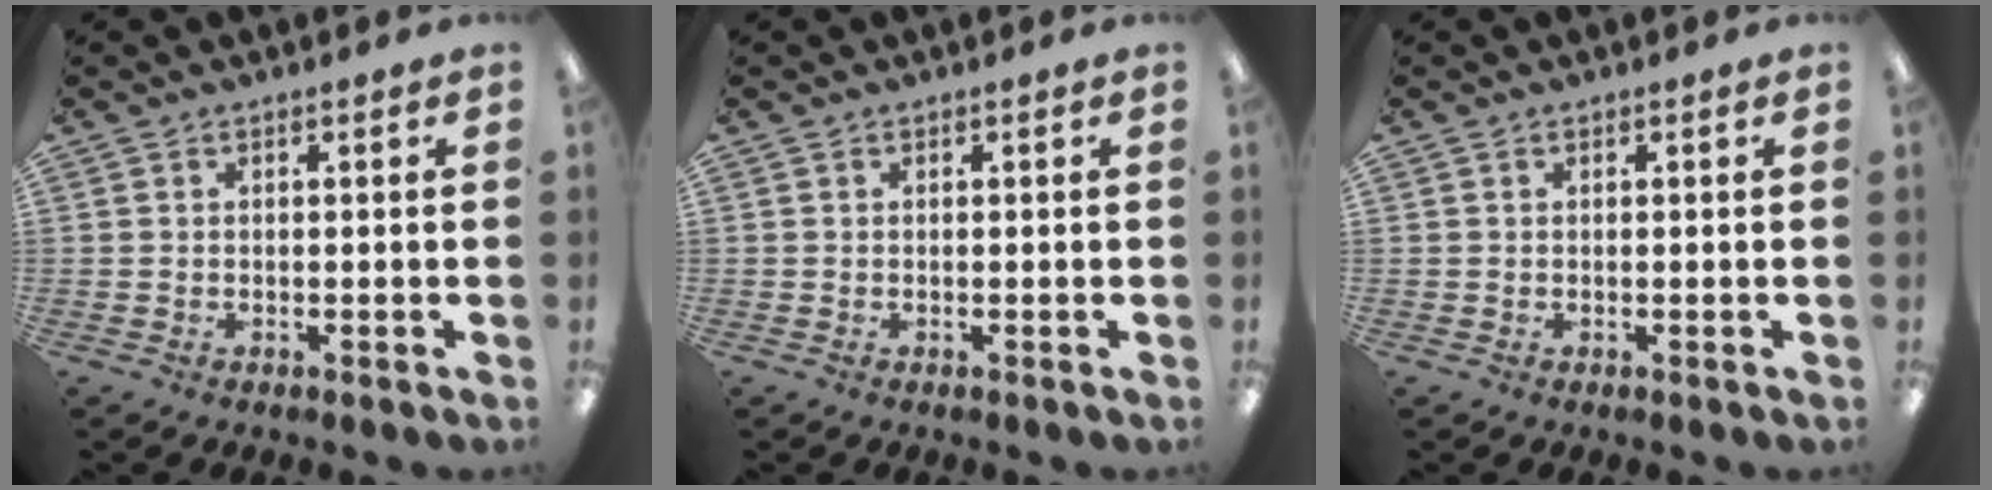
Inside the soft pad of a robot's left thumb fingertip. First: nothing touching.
{"total": 0.0}
{"total": 0.0}